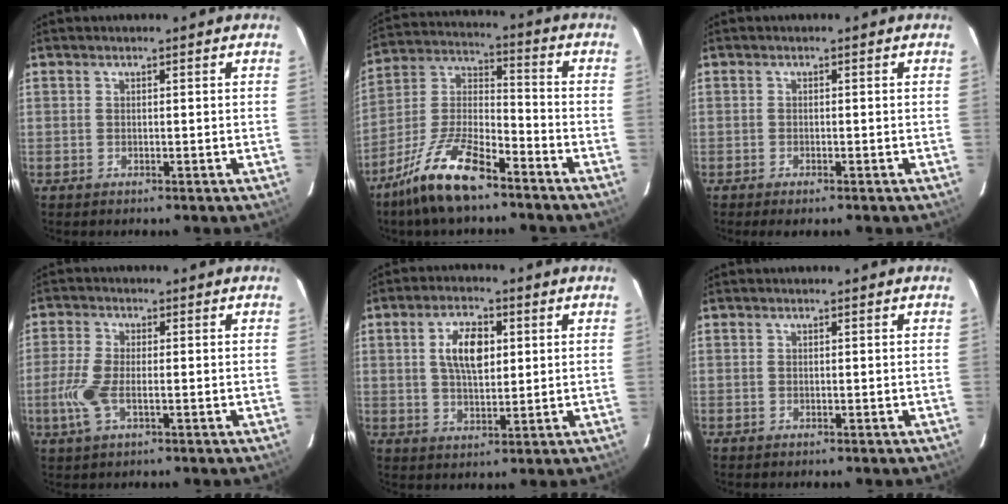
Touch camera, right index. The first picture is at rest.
{"total": 14.9, "force": [-10.3, 4.6, 9.7], "torque": [-0.207, 0.001, -0.195]}
{"total": 1.4, "force": [-1.2, 0.3, 0.7], "torque": [-0.016, -0.004, -0.021]}
{"total": 6.4, "force": [-1.8, 2.7, 5.6], "torque": [-0.132, -0.003, -0.037]}
{"total": 7.9, "force": [1.9, 3.8, 6.6], "torque": [-0.121, 0.010, 0.037]}
{"total": 0.0}